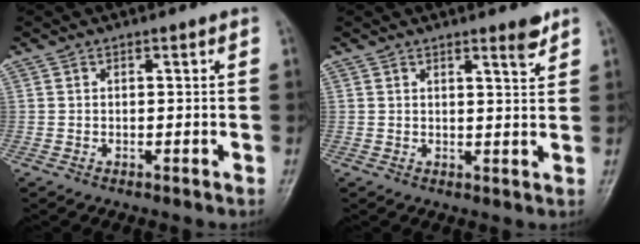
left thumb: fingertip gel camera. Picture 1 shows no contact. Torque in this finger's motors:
{"motor_torque": [-0.45, 0.35, -0.29, 0.05, 0.04]}